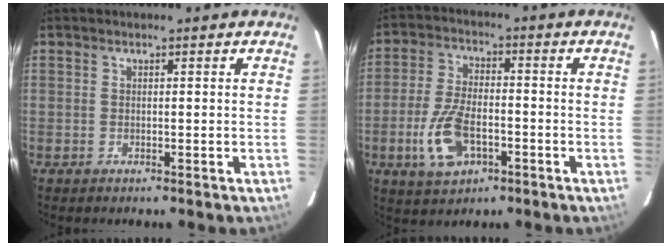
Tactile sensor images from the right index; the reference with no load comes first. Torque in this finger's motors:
{"motor_torque": [0.38, -0.17, 0.25, 0.12]}